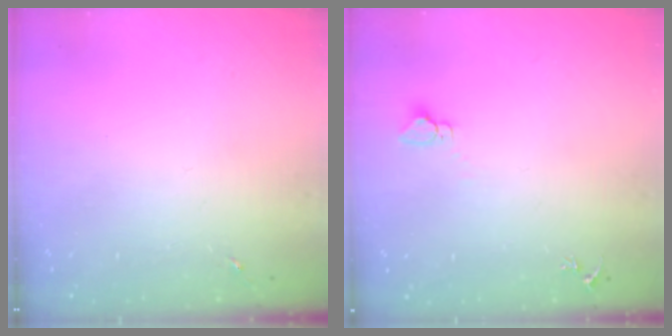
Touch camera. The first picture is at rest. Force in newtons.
{"total": 2.8, "press": 2.8, "slide": 0.2}